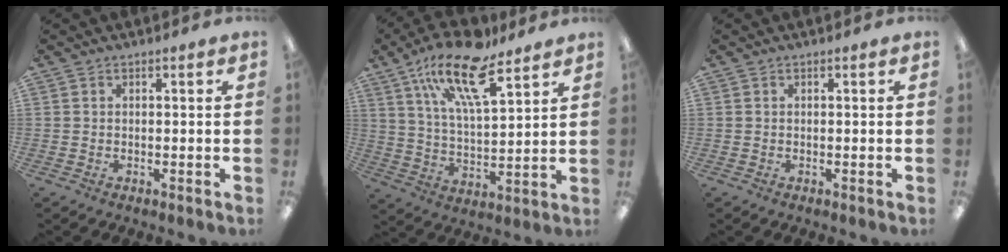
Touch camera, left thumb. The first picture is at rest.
{"total": 18.5, "force": [11.5, 6.8, 12.8], "torque": [-0.221, -0.053, 0.197]}
{"total": 0.0}